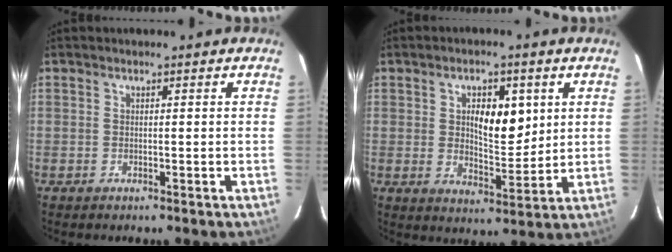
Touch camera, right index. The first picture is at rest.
{"total": 8.0, "force": [2.3, 3.4, 6.9], "torque": [-0.107, 0.002, 0.043]}